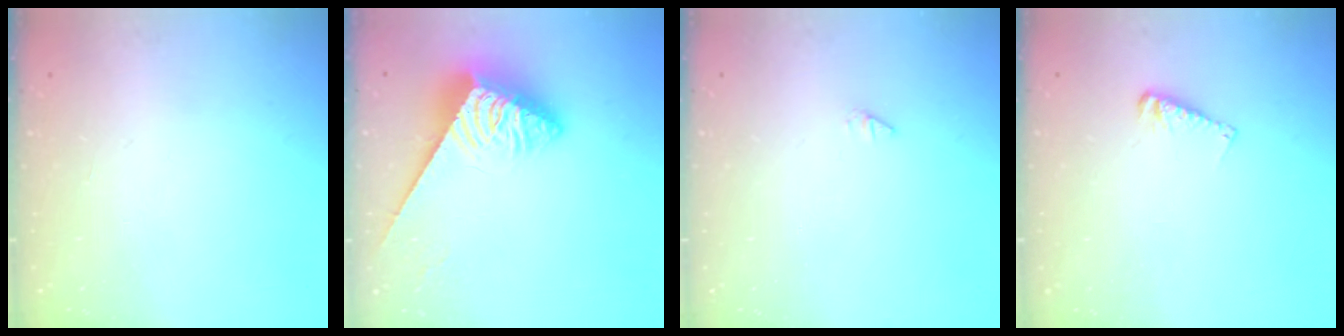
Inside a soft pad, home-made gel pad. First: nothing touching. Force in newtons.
{"total": 5.1, "press": 5.1, "slide": 0.2}
{"total": 0.0}
{"total": 4.4, "press": 4.4, "slide": 0.4}